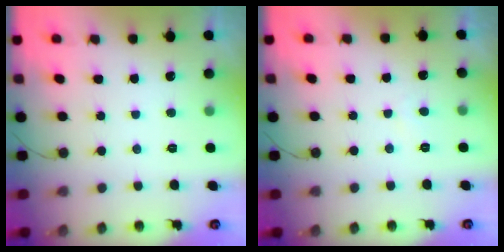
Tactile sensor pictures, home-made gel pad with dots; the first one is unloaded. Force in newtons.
{"total": 1.8, "press": 1.8, "slide": 0.3}